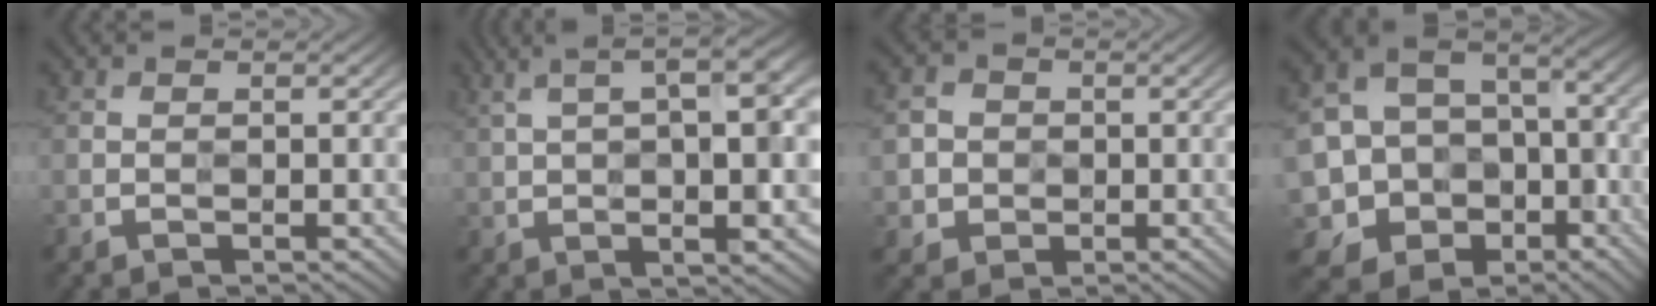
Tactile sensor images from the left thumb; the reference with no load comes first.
{"total": 13.8, "force": [2.9, 3.7, 12.9], "torque": [-0.214, 0.018, 0.060]}
{"total": 3.9, "force": [-0.1, 3.8, 0.9], "torque": [-0.027, -0.003, -0.016]}
{"total": 13.7, "force": [-5.8, 11.1, 5.5], "torque": [-0.170, -0.026, -0.108]}